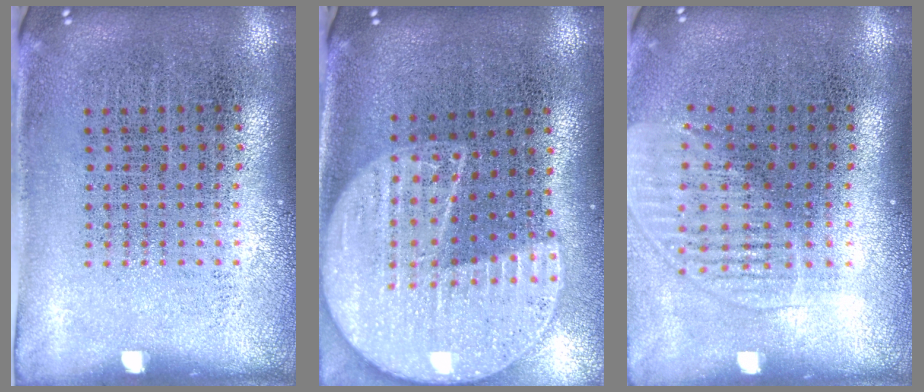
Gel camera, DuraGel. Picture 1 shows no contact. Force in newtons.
{"total": 2.3, "press": 2.0, "slide": 1.1}
{"total": 1.3, "press": 1.2, "slide": 0.6}